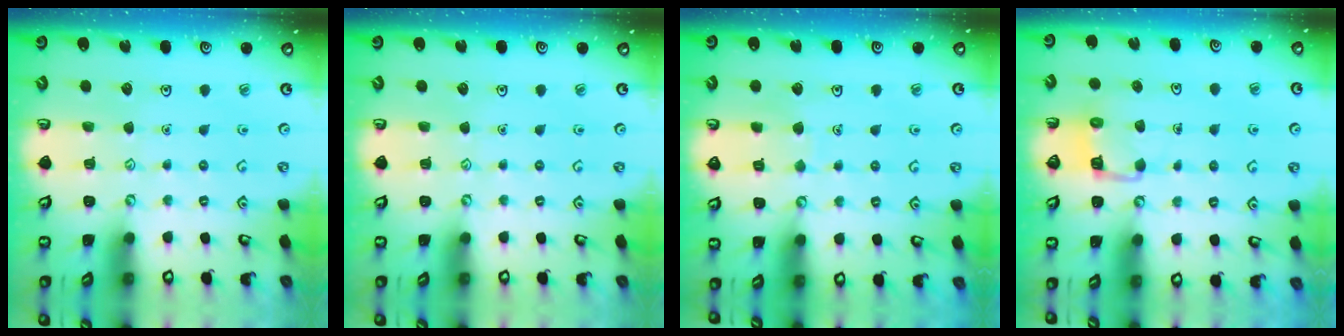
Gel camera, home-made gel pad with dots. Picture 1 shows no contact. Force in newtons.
{"total": 0.0}
{"total": 4.4, "press": 4.4, "slide": 0.4}
{"total": 3.9, "press": 3.9, "slide": 0.2}